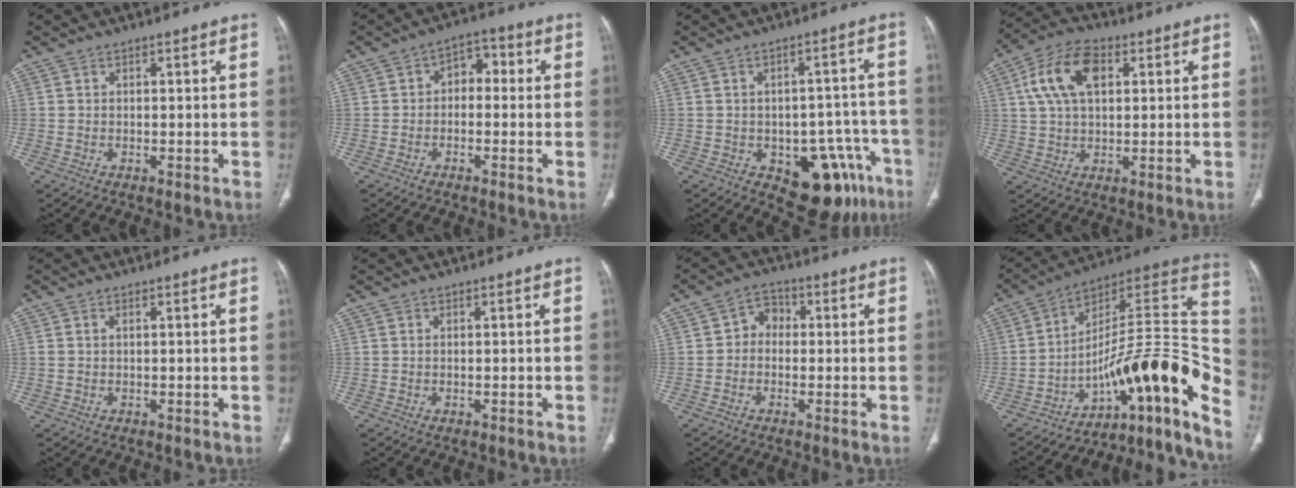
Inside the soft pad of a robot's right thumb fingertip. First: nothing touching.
{"total": 5.3, "force": [0.0, 3.6, 3.8], "torque": [-0.031, 0.024, -0.014]}
{"total": 14.6, "force": [-7.1, 8.2, 9.7], "torque": [-0.069, 0.039, -0.083]}
{"total": 11.8, "force": [3.5, 6.8, 8.9], "torque": [-0.168, 0.013, 0.061]}
{"total": 0.7, "force": [0.3, 0.3, 0.6], "torque": [-0.016, 0.005, 0.006]}
{"total": 0.0}
{"total": 4.3, "force": [-0.3, 3.6, 2.4], "torque": [-0.019, 0.016, -0.018]}
{"total": 27.6, "force": [-13.3, 7.9, 22.9], "torque": [-0.245, 0.118, -0.188]}